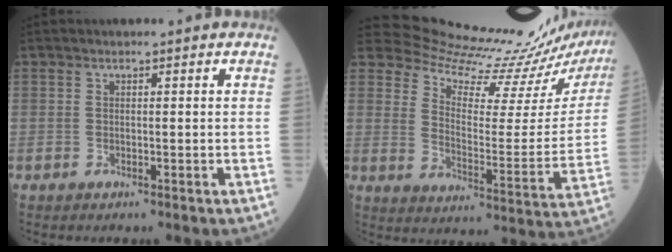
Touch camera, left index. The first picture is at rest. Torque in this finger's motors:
{"motor_torque": [0.89, -1.27, 0.02, -0.04]}